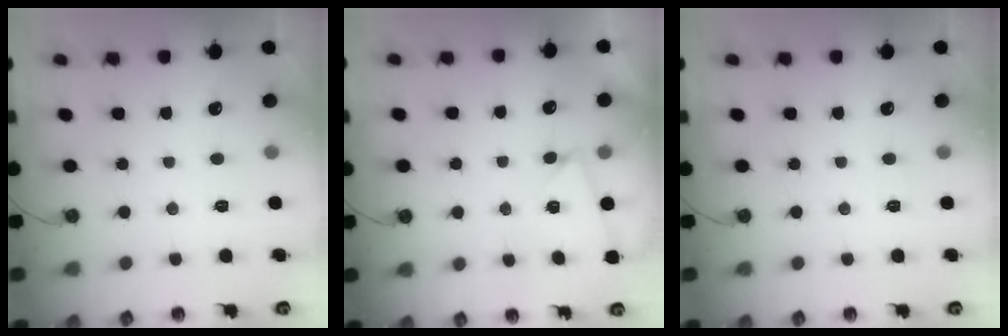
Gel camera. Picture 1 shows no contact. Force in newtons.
{"total": 3.2, "press": 2.7, "slide": 1.7}
{"total": 0.0}